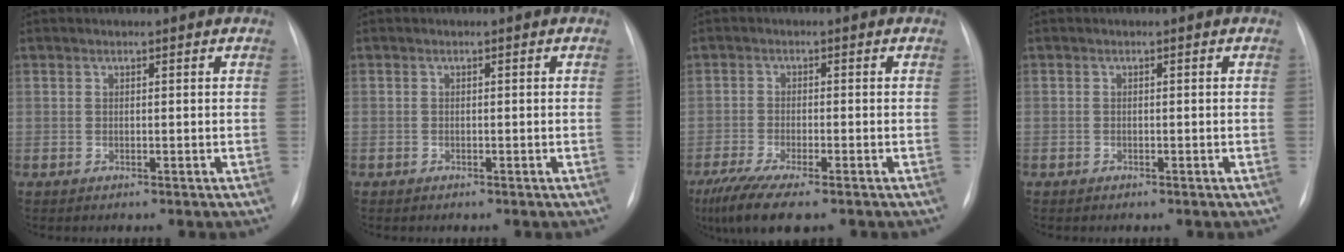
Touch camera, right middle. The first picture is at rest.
{"total": 0.0}
{"total": 9.6, "force": [-7.0, 1.7, 6.3], "torque": [-0.112, -0.024, -0.113]}
{"total": 0.7, "force": [-0.5, 0.4, 0.2], "torque": [-0.009, 0.001, -0.008]}